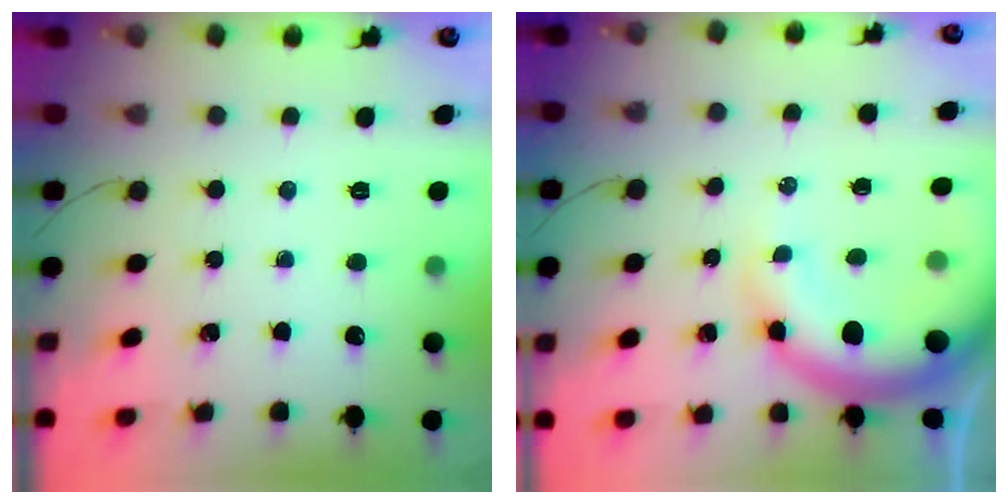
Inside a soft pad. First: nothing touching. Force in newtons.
{"total": 10.9, "press": 10.7, "slide": 2.4}